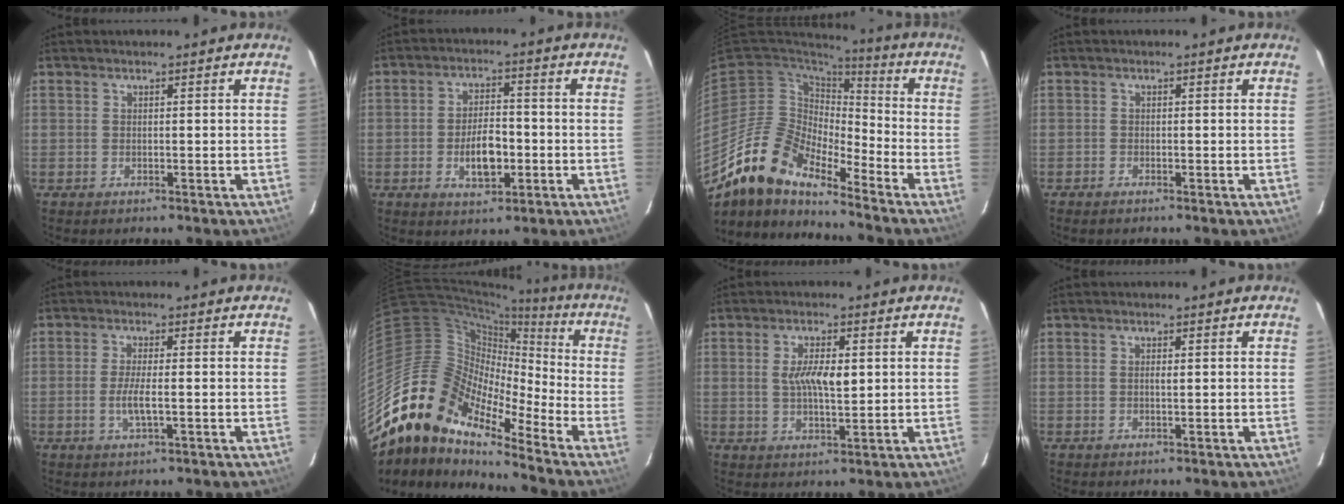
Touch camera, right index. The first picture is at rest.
{"total": 7.5, "force": [-2.3, 3.8, 6.1], "torque": [-0.113, 0.008, -0.032]}
{"total": 15.3, "force": [-12.9, 4.5, 6.8], "torque": [-0.118, -0.009, -0.258]}
{"total": 0.7, "force": [-0.6, 0.2, 0.1], "torque": [-0.006, -0.001, -0.014]}
{"total": 3.0, "force": [-1.0, 0.3, 2.8], "torque": [-0.055, -0.003, -0.018]}
{"total": 16.5, "force": [-12.7, 6.2, 8.5], "torque": [-0.124, -0.008, -0.259]}
{"total": 5.5, "force": [0.7, 2.0, 5.1], "torque": [-0.091, 0.002, 0.014]}
{"total": 0.8, "force": [0.0, 0.1, 0.8], "torque": [-0.014, 0.003, -0.001]}